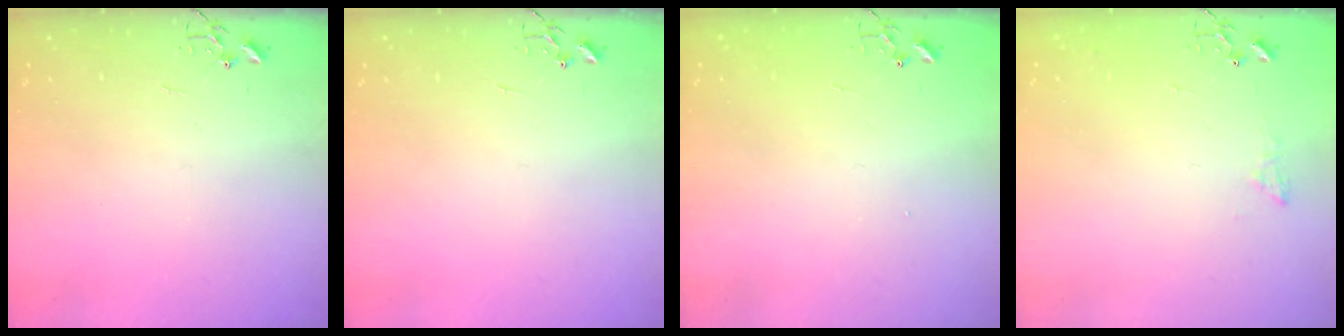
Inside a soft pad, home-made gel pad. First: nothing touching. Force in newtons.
{"total": 0.0}
{"total": 1.1, "press": 1.1, "slide": 0.1}
{"total": 6.4, "press": 6.4, "slide": 0.6}